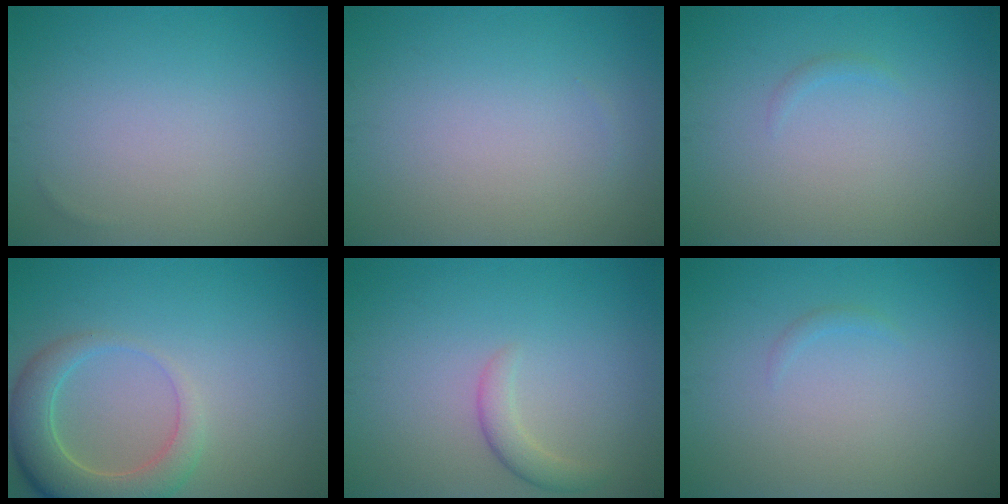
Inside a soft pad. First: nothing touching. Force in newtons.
{"total": 0.0}
{"total": 0.5, "press": 0.5, "slide": 0.1}
{"total": 5.2, "press": 5.1, "slide": 0.7}
{"total": 1.9, "press": 1.9, "slide": 0.2}
{"total": 0.5, "press": 0.5, "slide": 0.1}